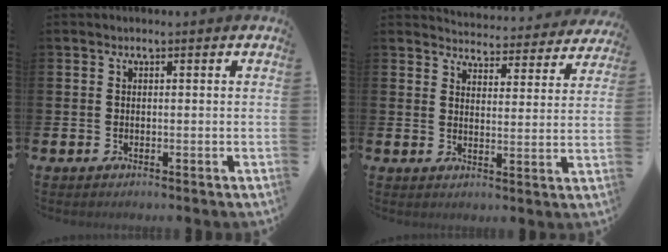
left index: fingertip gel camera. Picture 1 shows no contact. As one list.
[{"total": 4.2, "force": [4.2, 0.7, 0.2], "torque": [-0.018, -0.033, 0.069]}]